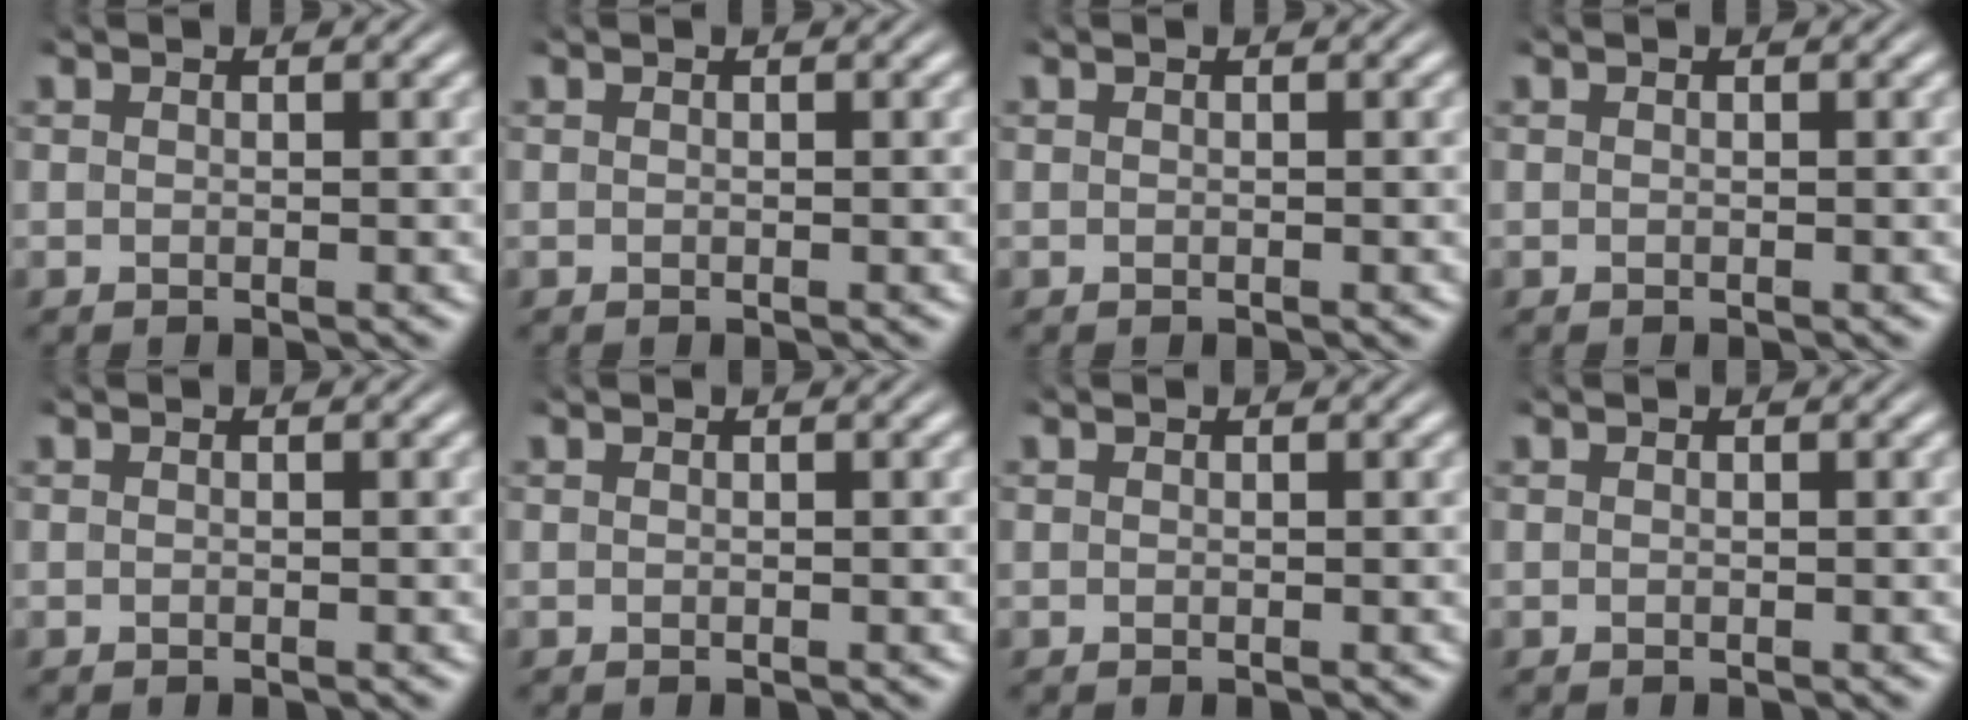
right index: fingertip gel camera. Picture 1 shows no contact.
{"total": 0.0}
{"total": 0.0}
{"total": 0.0}
{"total": 0.0}
{"total": 0.0}
{"total": 0.0}
{"total": 0.0}